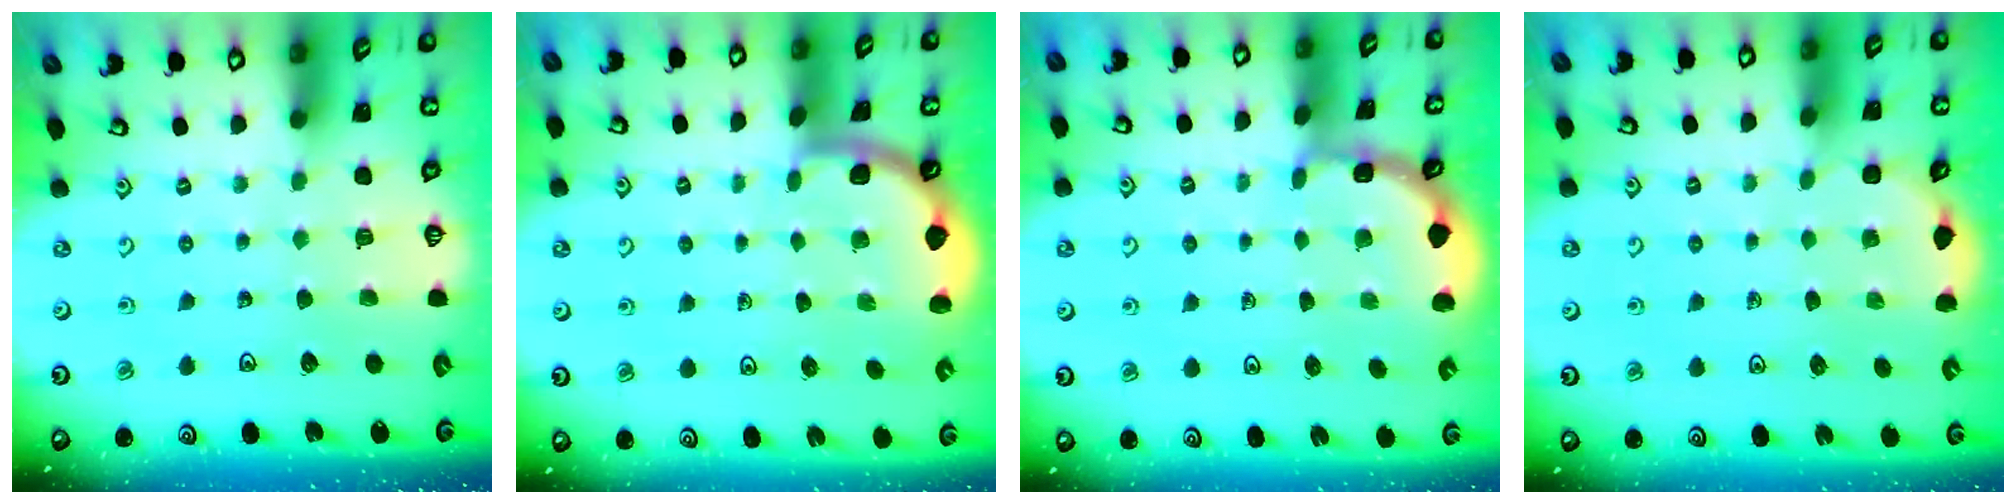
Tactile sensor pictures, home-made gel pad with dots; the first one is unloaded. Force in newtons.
{"total": 1.8, "press": 1.8, "slide": 0.0}
{"total": 2.1, "press": 2.1, "slide": 0.2}
{"total": 2.0, "press": 1.7, "slide": 1.1}